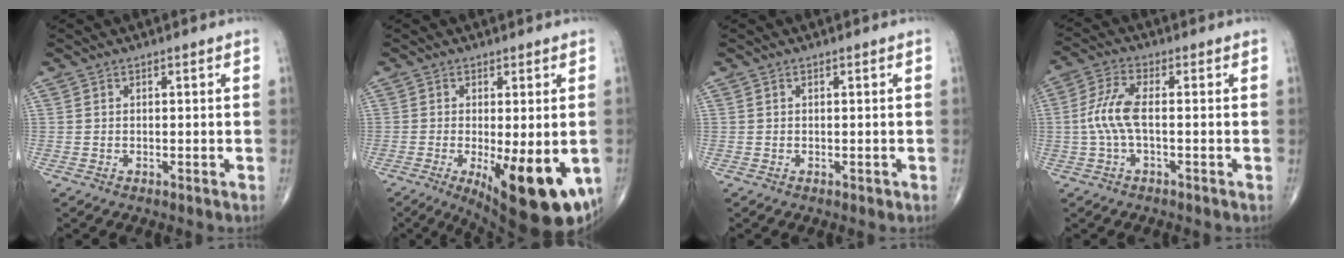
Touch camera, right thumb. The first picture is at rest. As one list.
[{"total": 16.8, "force": [-5.1, 5.5, 15.1], "torque": [-0.178, -0.027, -0.056]}, {"total": 0.6, "force": [0.0, 0.3, 0.4], "torque": [-0.003, 0.001, 0.001]}, {"total": 6.8, "force": [-0.6, 2.3, 6.3], "torque": [-0.161, 0.016, -0.016]}]